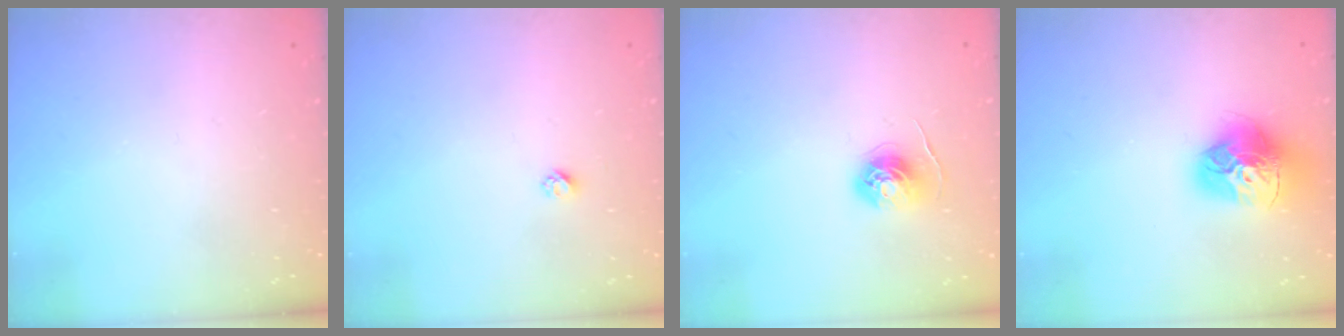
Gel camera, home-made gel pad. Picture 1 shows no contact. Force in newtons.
{"total": 2.3, "press": 2.3, "slide": 0.2}
{"total": 5.7, "press": 5.7, "slide": 0.5}
{"total": 16.9, "press": 16.8, "slide": 1.7}